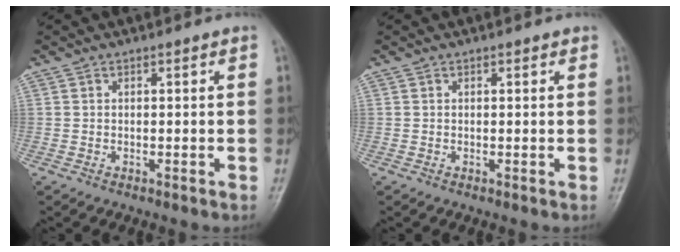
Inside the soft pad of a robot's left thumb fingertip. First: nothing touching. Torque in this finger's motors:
{"motor_torque": [-0.18, -0.08, -0.17, 0.25, 0.01]}